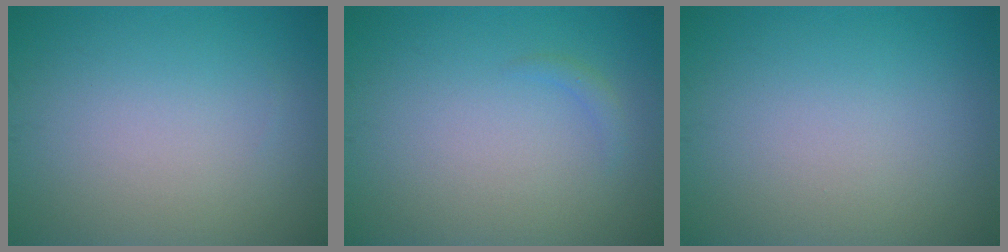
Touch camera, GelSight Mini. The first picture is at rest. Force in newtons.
{"total": 0.8, "press": 0.8, "slide": 0.1}
{"total": 0.0}